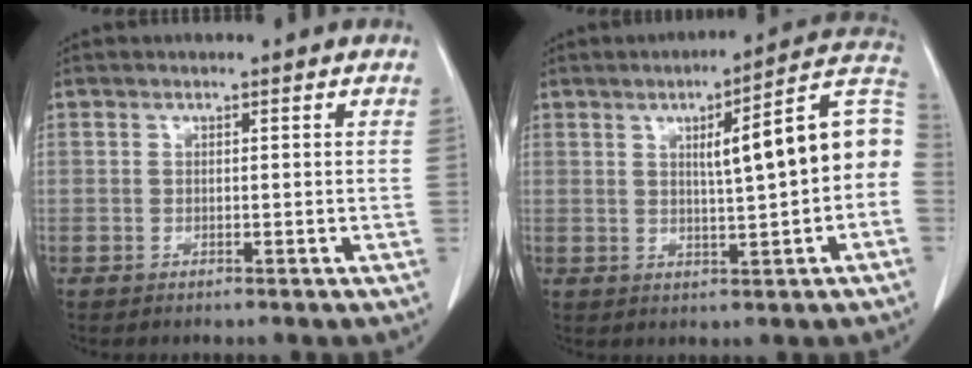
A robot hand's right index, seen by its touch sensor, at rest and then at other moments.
{"total": 12.2, "force": [0.8, 1.6, 12.1], "torque": [-0.157, 0.034, 0.008]}